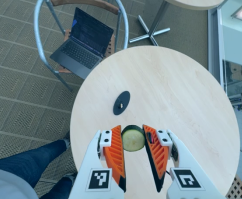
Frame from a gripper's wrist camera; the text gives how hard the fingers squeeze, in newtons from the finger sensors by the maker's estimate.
{"total": 7.4, "left": 7.2, "right": 7.6}